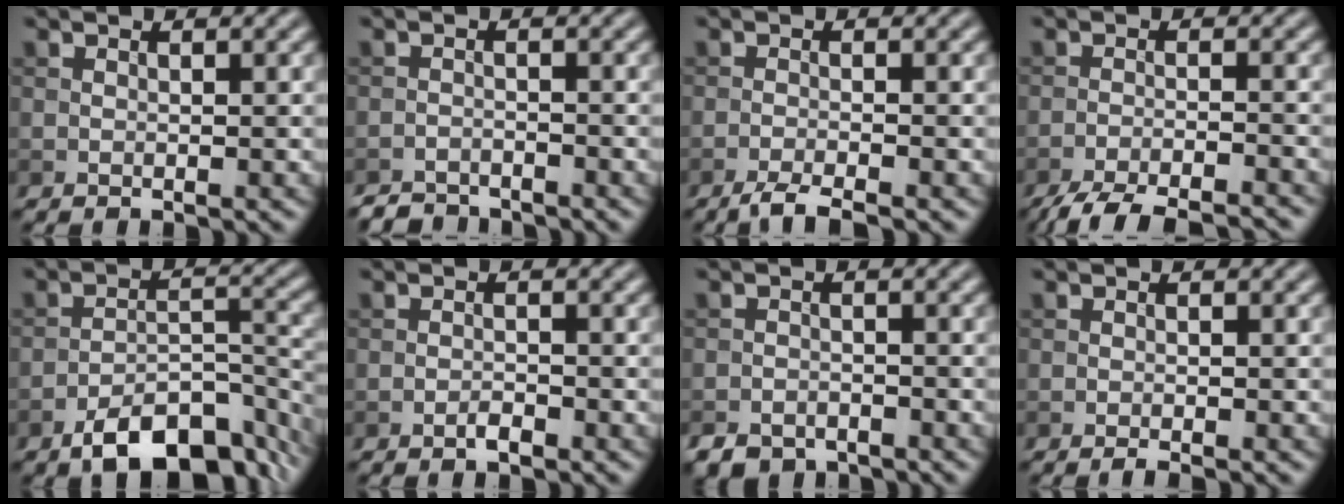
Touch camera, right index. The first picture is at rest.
{"total": 2.4, "force": [-2.4, 0.5, 0.1], "torque": [0.002, 0.001, -0.045]}
{"total": 2.7, "force": [-2.1, 0.3, 1.6], "torque": [-0.029, -0.002, -0.047]}
{"total": 7.3, "force": [-6.4, 1.3, 3.2], "torque": [-0.049, -0.014, -0.103]}
{"total": 9.3, "force": [-6.3, 3.8, 5.6], "torque": [-0.081, -0.005, -0.107]}
{"total": 1.1, "force": [-0.8, 0.4, 0.7], "torque": [-0.013, 0.002, -0.015]}
{"total": 3.8, "force": [-3.1, 1.9, 0.9], "torque": [-0.009, -0.008, -0.054]}
{"total": 1.1, "force": [-0.7, 0.1, 0.8], "torque": [-0.010, -0.001, -0.012]}